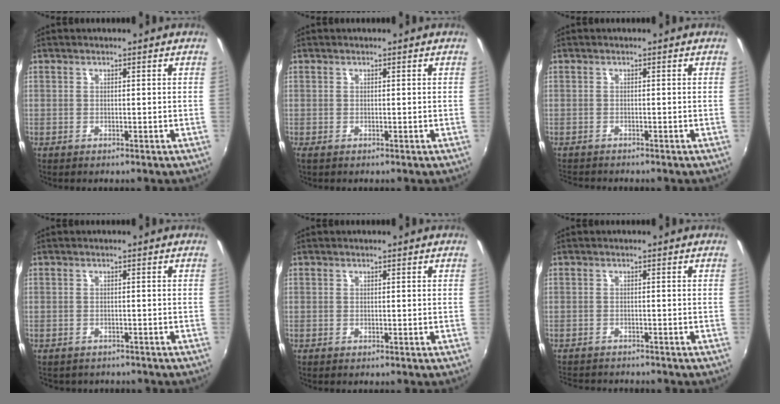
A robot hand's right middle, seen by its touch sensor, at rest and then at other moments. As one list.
[{"total": 0.0}, {"total": 2.8, "force": [-2.7, 0.2, 0.8], "torque": [-0.022, -0.019, -0.046]}, {"total": 2.7, "force": [-2.3, 1.2, 0.7], "torque": [-0.020, -0.012, -0.029]}, {"total": 0.0}, {"total": 6.0, "force": [-5.7, 1.1, 1.6], "torque": [-0.047, -0.018, -0.088]}]